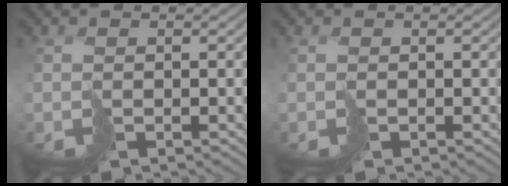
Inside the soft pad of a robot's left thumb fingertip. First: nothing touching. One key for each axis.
{"total": 0.0}